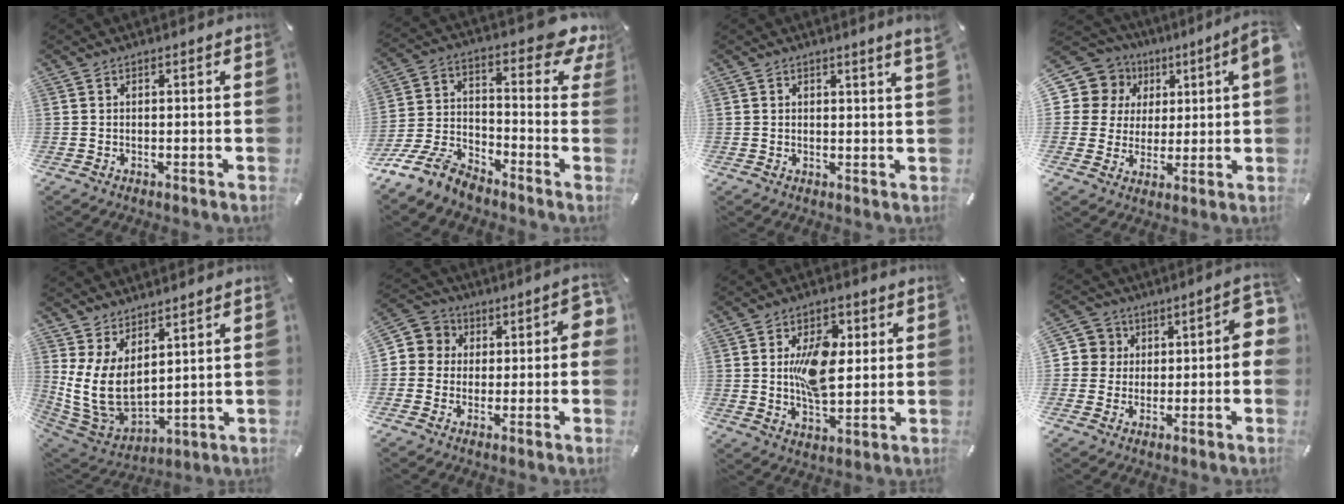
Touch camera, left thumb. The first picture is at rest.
{"total": 13.3, "force": [-7.5, 7.4, 8.0], "torque": [-0.154, 0.032, -0.142]}
{"total": 2.1, "force": [1.4, -0.1, 1.6], "torque": [-0.032, -0.002, 0.025]}
{"total": 11.1, "force": [3.6, 9.8, 3.8], "torque": [-0.077, -0.015, 0.071]}
{"total": 10.7, "force": [3.0, 6.8, 7.7], "torque": [-0.176, -0.032, 0.063]}
{"total": 6.6, "force": [-1.3, 5.8, 3.0], "torque": [-0.039, 0.014, -0.030]}
{"total": 13.6, "force": [2.0, 8.3, 10.5], "torque": [-0.188, 0.000, 0.028]}
{"total": 7.8, "force": [-0.4, 6.6, 4.1], "torque": [-0.050, 0.011, -0.012]}